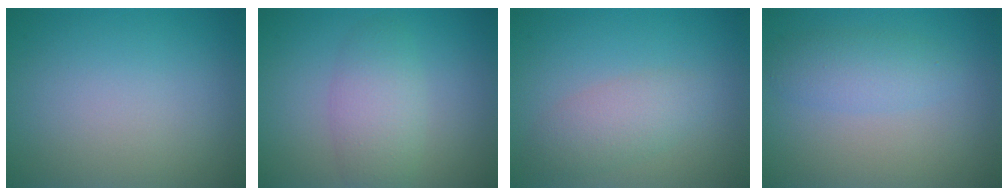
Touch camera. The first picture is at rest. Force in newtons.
{"total": 3.4, "press": 3.4, "slide": 0.1}
{"total": 2.8, "press": 2.8, "slide": 0.0}
{"total": 2.4, "press": 2.4, "slide": 0.3}